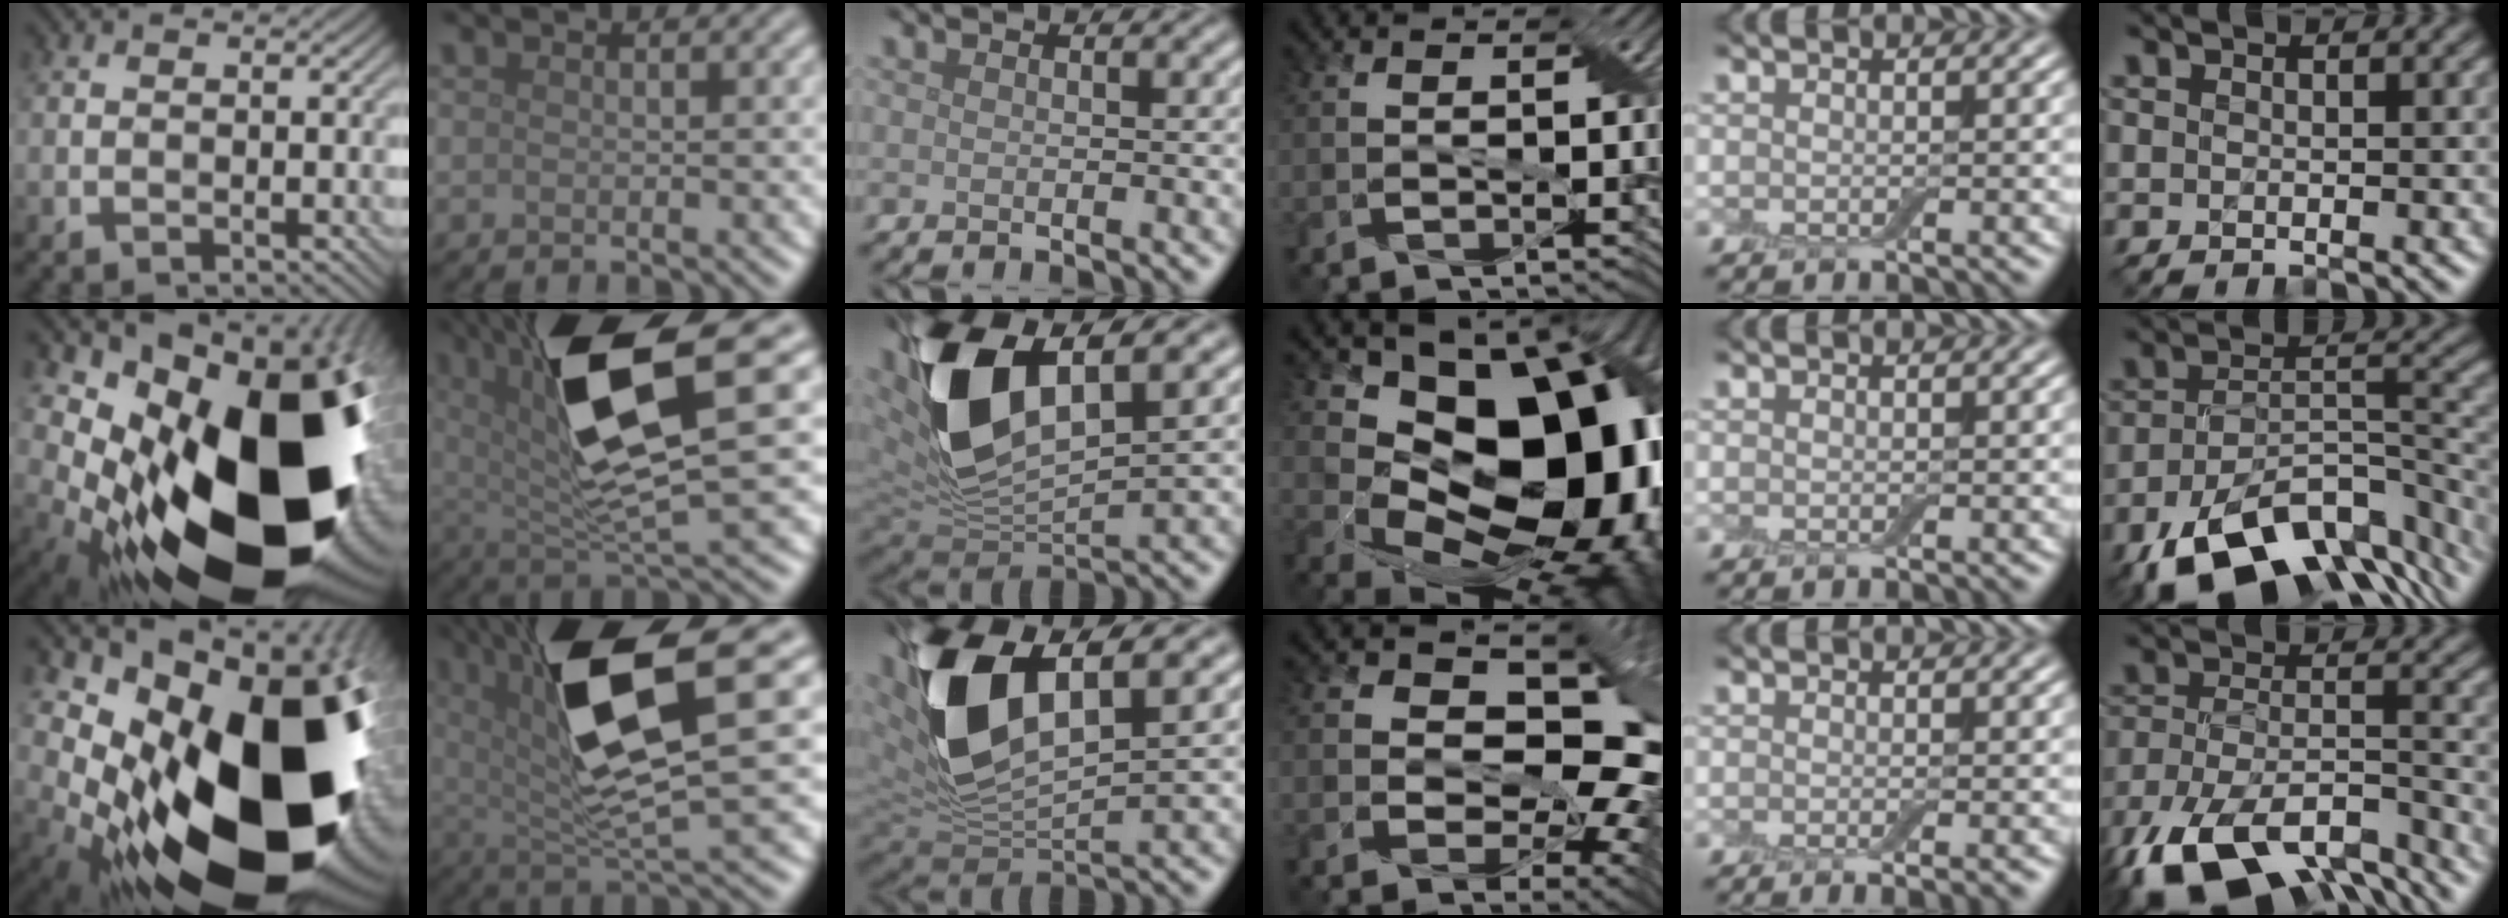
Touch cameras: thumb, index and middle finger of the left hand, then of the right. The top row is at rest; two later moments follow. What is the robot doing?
{"motion": "wrap", "object": "cling film"}